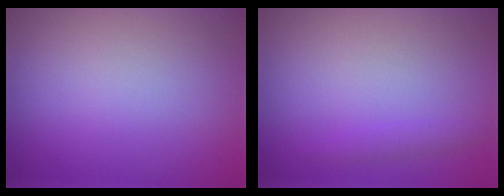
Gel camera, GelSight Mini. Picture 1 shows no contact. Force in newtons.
{"total": 0.9, "press": 0.9, "slide": 0.0}